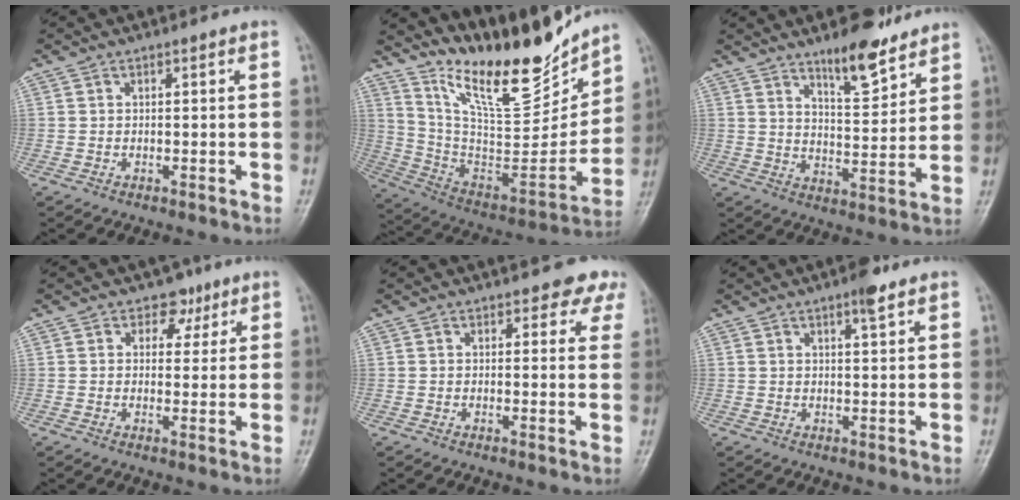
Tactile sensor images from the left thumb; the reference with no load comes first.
{"total": 22.0, "force": [17.2, 6.5, 12.2], "torque": [-0.150, -0.105, 0.303]}
{"total": 9.6, "force": [7.2, 2.9, 5.6], "torque": [-0.072, -0.060, 0.121]}
{"total": 4.2, "force": [2.5, 3.3, 0.9], "torque": [0.018, -0.009, 0.033]}
{"total": 5.3, "force": [4.5, 2.5, 0.8], "torque": [0.032, -0.022, 0.032]}
{"total": 3.3, "force": [2.3, 0.8, 2.3], "torque": [-0.028, -0.013, 0.032]}